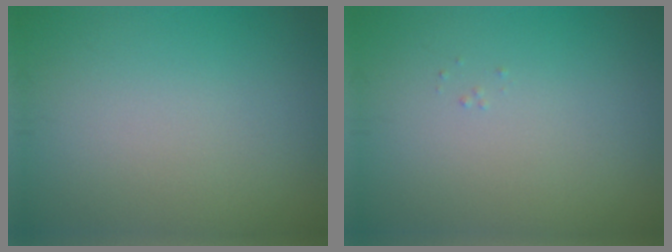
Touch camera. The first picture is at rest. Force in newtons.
{"total": 0.0}